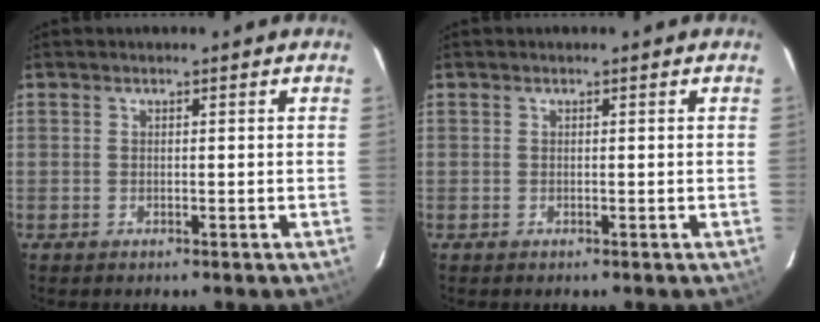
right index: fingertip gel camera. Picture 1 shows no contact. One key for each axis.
{"total": 0.0}